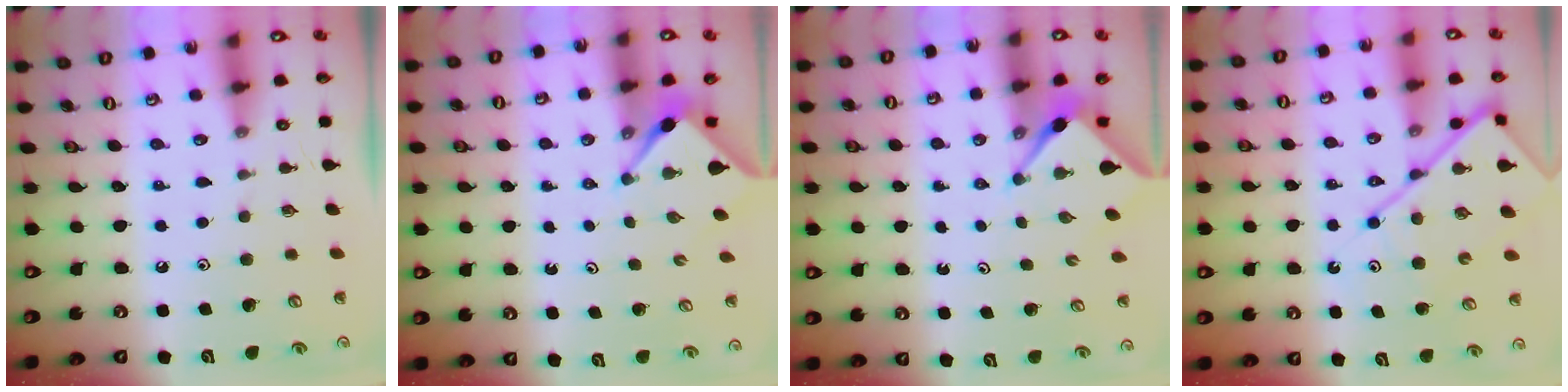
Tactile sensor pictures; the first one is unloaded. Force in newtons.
{"total": 3.1, "press": 3.0, "slide": 0.4}
{"total": 3.2, "press": 3.2, "slide": 0.3}
{"total": 11.1, "press": 11.0, "slide": 1.3}